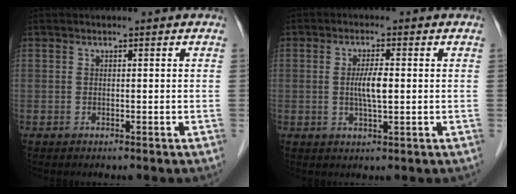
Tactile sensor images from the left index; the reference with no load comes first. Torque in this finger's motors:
{"motor_torque": [0.60, 0.38, 0.15, 0.06]}